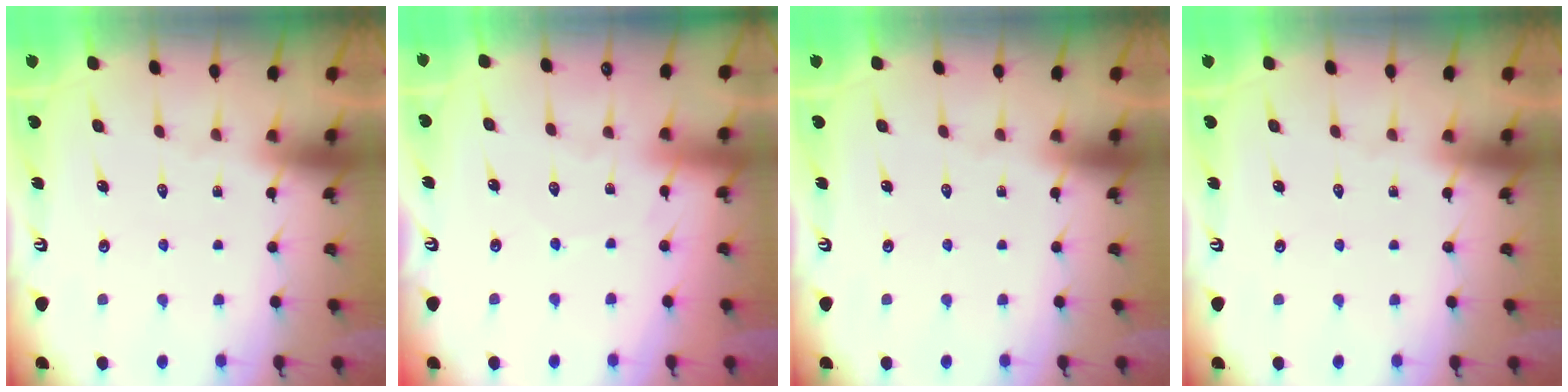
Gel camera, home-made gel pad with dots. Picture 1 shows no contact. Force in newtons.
{"total": 2.5, "press": 2.5, "slide": 0.3}
{"total": 0.0}
{"total": 0.0}